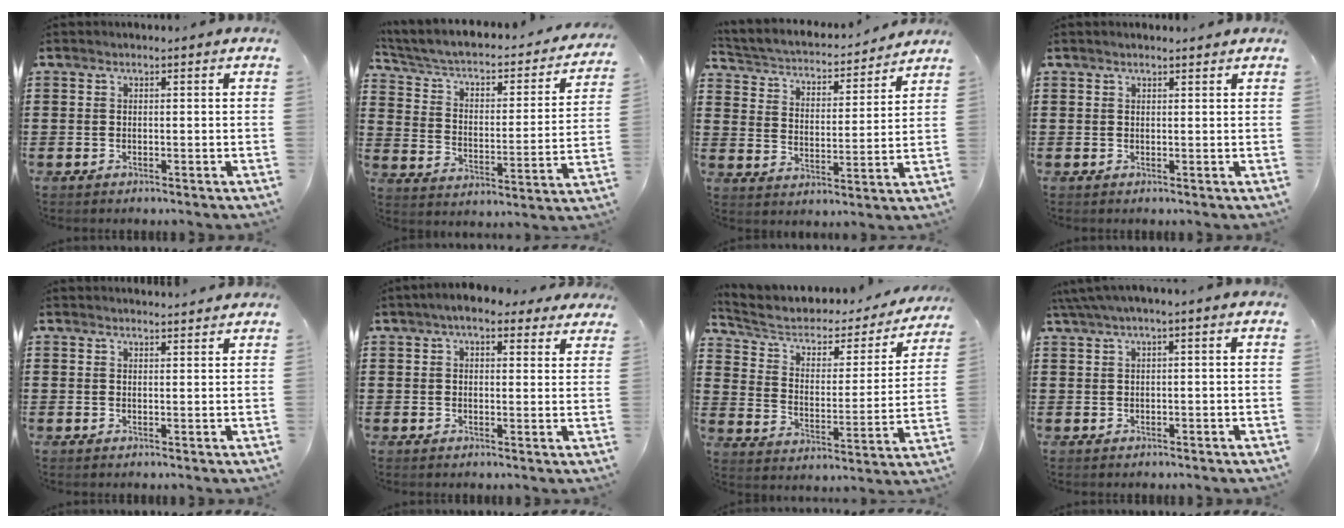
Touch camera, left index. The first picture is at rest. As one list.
[{"total": 3.6, "force": [2.1, 1.8, 2.3], "torque": [-0.057, -0.023, 0.025]}, {"total": 2.6, "force": [2.5, 0.6, 0.4], "torque": [-0.030, -0.027, 0.032]}, {"total": 0.9, "force": [0.8, 0.1, 0.4], "torque": [-0.008, 0.001, 0.015]}, {"total": 1.6, "force": [1.6, 0.1, 0.1], "torque": [-0.006, 0.001, 0.032]}, {"total": 5.1, "force": [4.1, 1.5, 2.7], "torque": [-0.065, 0.002, 0.074]}, {"total": 4.7, "force": [2.7, 2.9, 2.6], "torque": [-0.068, -0.015, 0.040]}, {"total": 2.0, "force": [0.2, 0.1, 2.0], "torque": [-0.042, -0.005, 0.001]}]